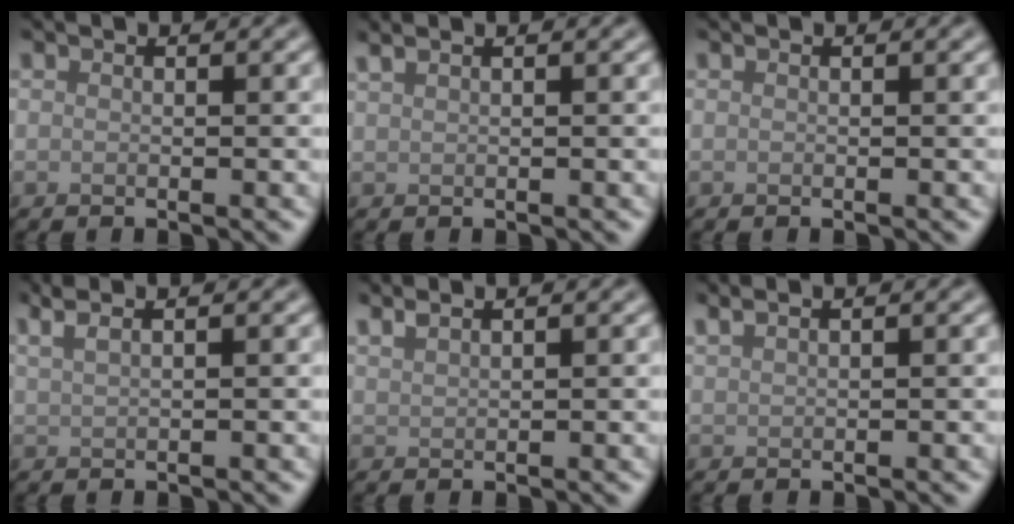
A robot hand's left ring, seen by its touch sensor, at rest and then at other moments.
{"total": 1.3, "force": [1.1, 0.4, 0.7], "torque": [-0.015, 0.002, 0.018]}
{"total": 0.0}
{"total": 3.5, "force": [2.4, 1.4, 2.1], "torque": [-0.022, 0.019, 0.014]}
{"total": 1.9, "force": [1.6, 0.5, 0.9], "torque": [-0.009, 0.006, 0.023]}
{"total": 1.8, "force": [1.5, 0.5, 0.8], "torque": [-0.011, 0.006, 0.022]}